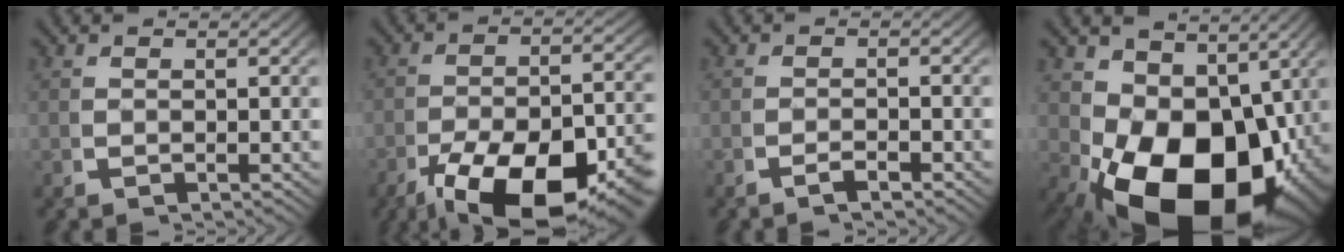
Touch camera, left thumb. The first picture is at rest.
{"total": 13.2, "force": [-5.4, 6.9, 10.0], "torque": [-0.181, -0.060, -0.054]}
{"total": 1.3, "force": [-1.0, 0.2, 0.7], "torque": [-0.014, 0.002, -0.024]}
{"total": 18.2, "force": [-4.2, 11.8, 13.2], "torque": [-0.244, -0.095, -0.023]}